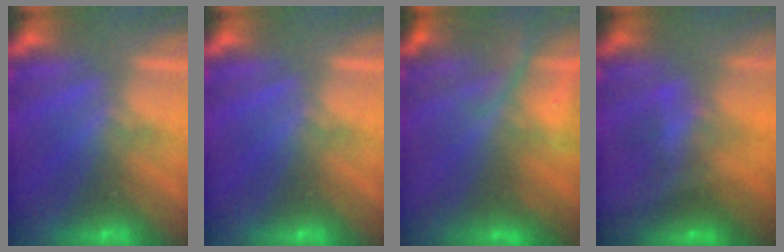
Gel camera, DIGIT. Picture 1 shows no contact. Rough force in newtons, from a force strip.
{"total": 0.0}
{"total": 8.1}
{"total": 5.2}